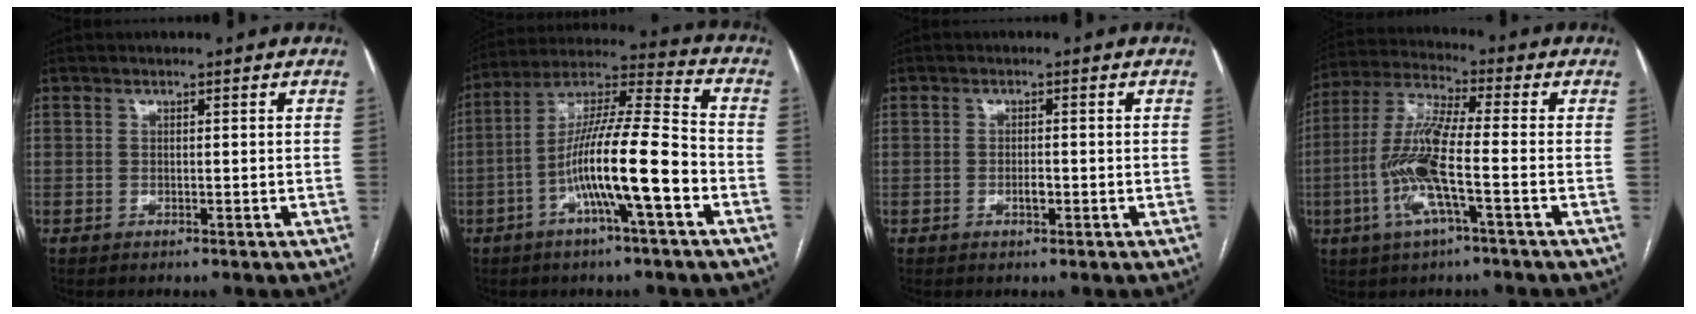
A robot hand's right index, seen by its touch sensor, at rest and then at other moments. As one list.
[{"total": 14.9, "force": [-5.0, 0.9, 14.0], "torque": [-0.253, 0.010, -0.092]}, {"total": 1.6, "force": [-0.5, 0.6, 1.3], "torque": [-0.024, 0.002, -0.009]}, {"total": 11.7, "force": [-2.9, 1.1, 11.3], "torque": [-0.241, 0.002, -0.063]}]